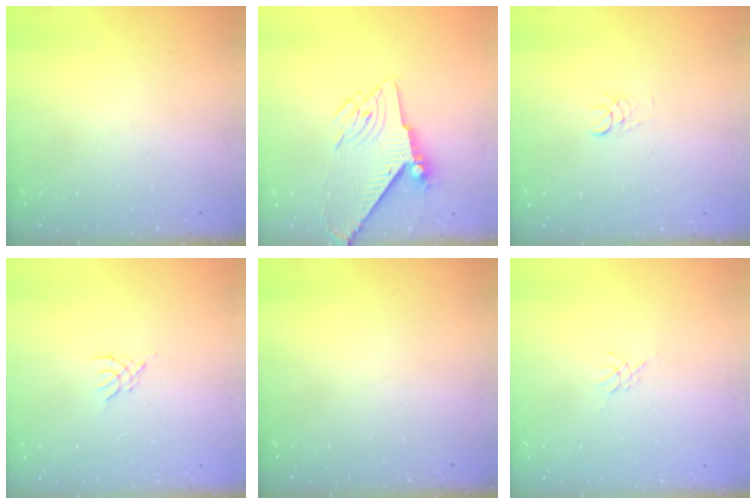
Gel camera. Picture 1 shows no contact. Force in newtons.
{"total": 8.1, "press": 8.1, "slide": 0.6}
{"total": 2.9, "press": 2.8, "slide": 0.3}
{"total": 2.6, "press": 2.5, "slide": 0.6}
{"total": 0.0}
{"total": 3.2, "press": 3.1, "slide": 0.6}